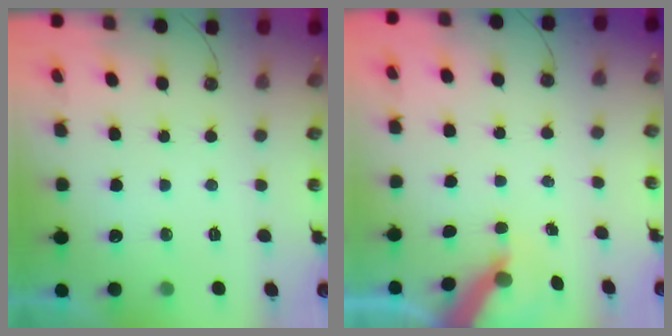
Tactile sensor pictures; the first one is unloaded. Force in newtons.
{"total": 6.1, "press": 6.0, "slide": 0.5}